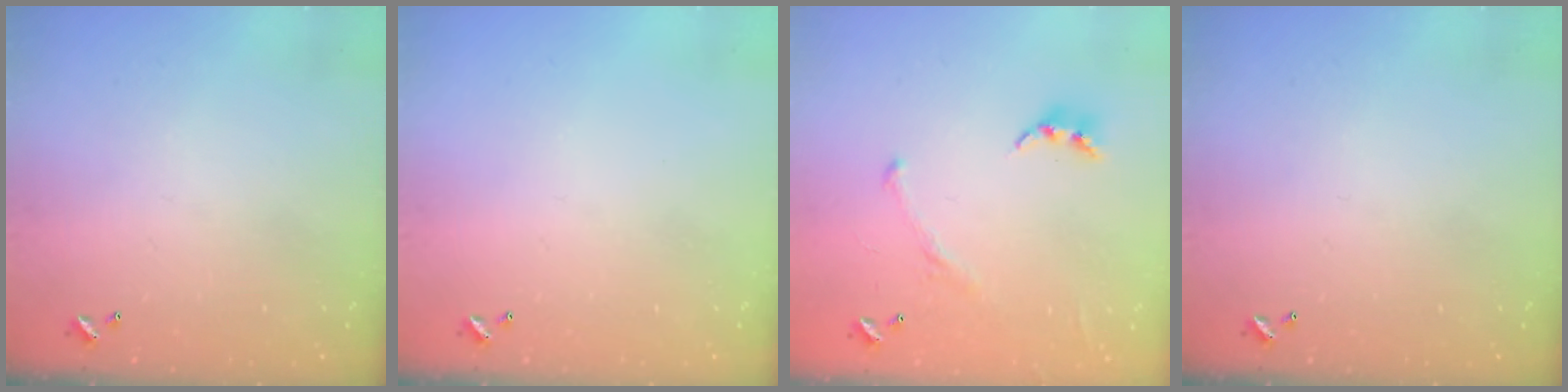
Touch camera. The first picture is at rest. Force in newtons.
{"total": 0.0}
{"total": 2.3, "press": 2.1, "slide": 1.0}
{"total": 0.0}